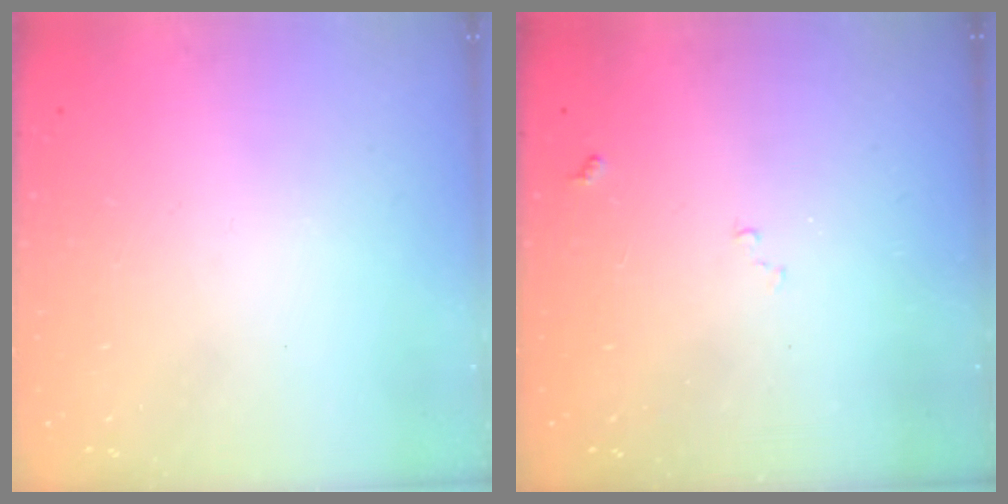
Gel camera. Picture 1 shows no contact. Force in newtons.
{"total": 7.4, "press": 7.4, "slide": 0.9}